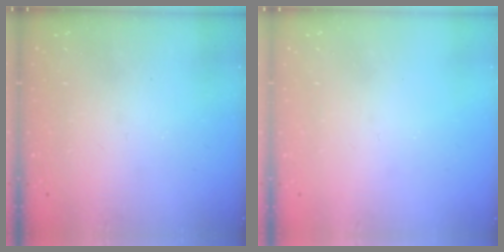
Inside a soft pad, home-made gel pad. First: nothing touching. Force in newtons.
{"total": 0.7, "press": 0.7, "slide": 0.1}